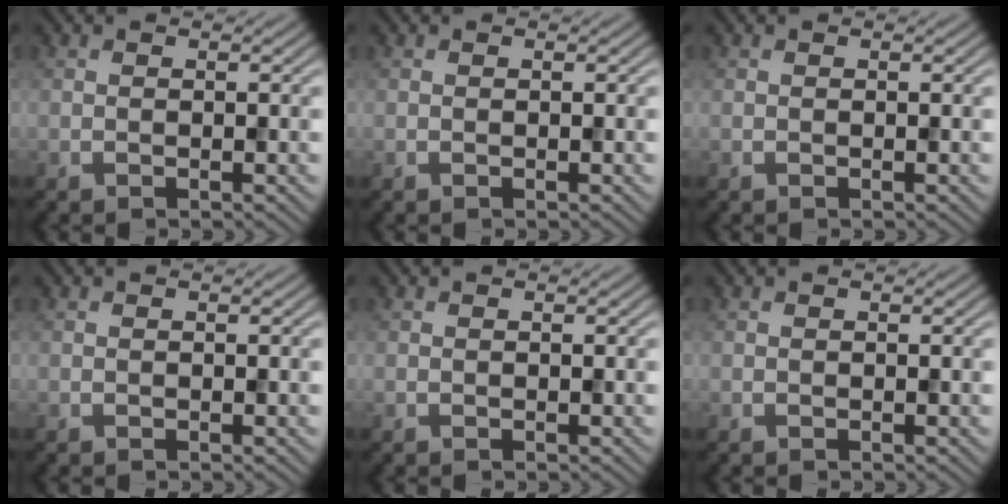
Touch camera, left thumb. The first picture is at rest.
{"total": 0.0}
{"total": 0.0}
{"total": 0.0}
{"total": 0.0}
{"total": 0.0}